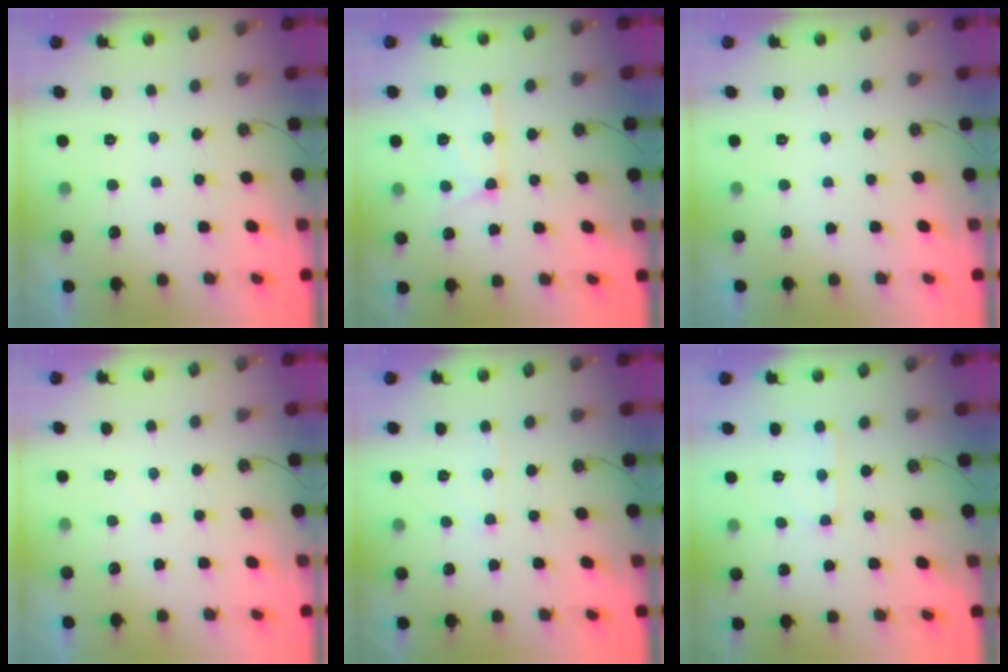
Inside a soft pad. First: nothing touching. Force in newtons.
{"total": 13.0, "press": 12.9, "slide": 1.3}
{"total": 0.0}
{"total": 3.5, "press": 3.5, "slide": 0.4}
{"total": 5.4, "press": 5.3, "slide": 0.8}
{"total": 3.9, "press": 3.9, "slide": 0.4}